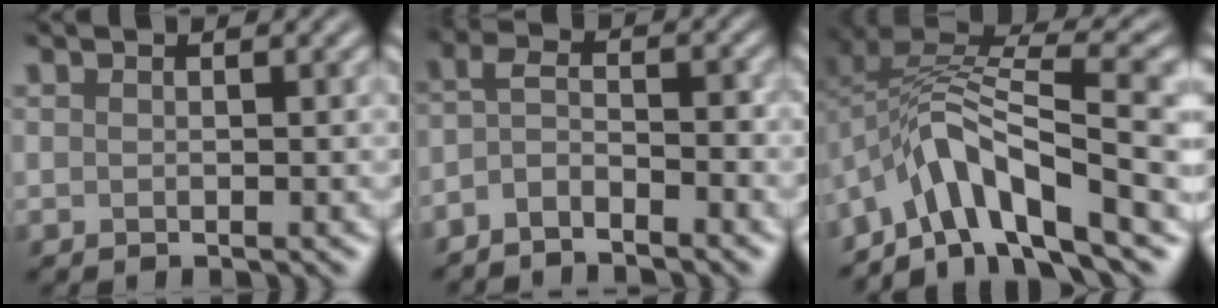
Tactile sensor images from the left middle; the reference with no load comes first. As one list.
[{"total": 3.0, "force": [-2.9, 0.1, 0.7], "torque": [-0.035, 0.000, -0.045]}, {"total": 9.0, "force": [-4.2, 2.7, 7.5], "torque": [-0.134, 0.016, -0.063]}]